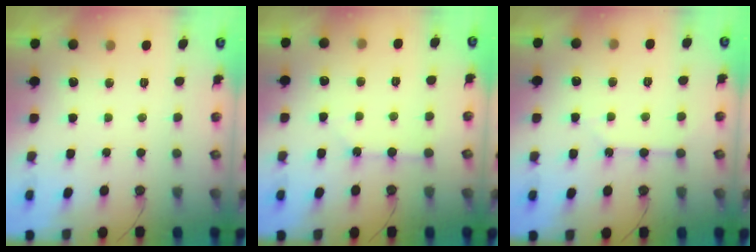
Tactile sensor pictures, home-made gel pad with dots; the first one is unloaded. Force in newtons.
{"total": 2.1, "press": 2.1, "slide": 0.3}
{"total": 2.5, "press": 2.5, "slide": 0.4}